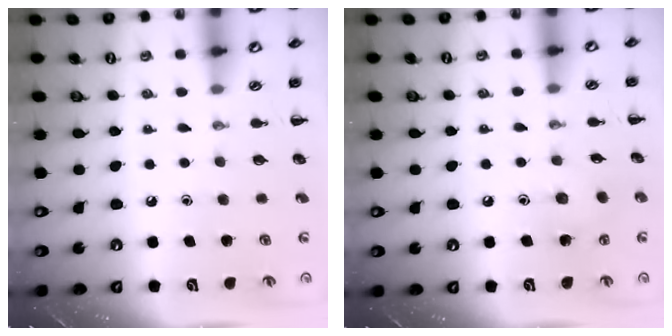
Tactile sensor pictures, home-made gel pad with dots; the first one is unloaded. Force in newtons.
{"total": 6.2, "press": 6.0, "slide": 1.7}